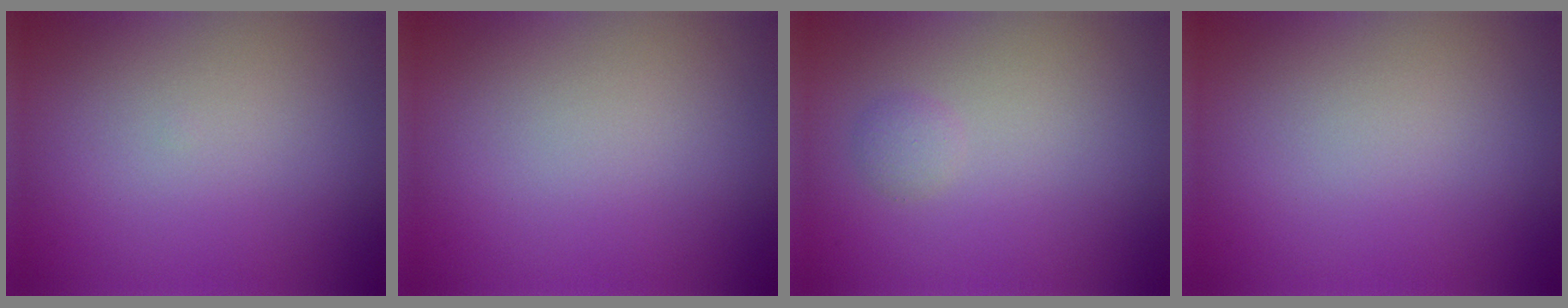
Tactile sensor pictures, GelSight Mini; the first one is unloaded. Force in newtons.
{"total": 0.0}
{"total": 0.8, "press": 0.8, "slide": 0.1}
{"total": 0.0}